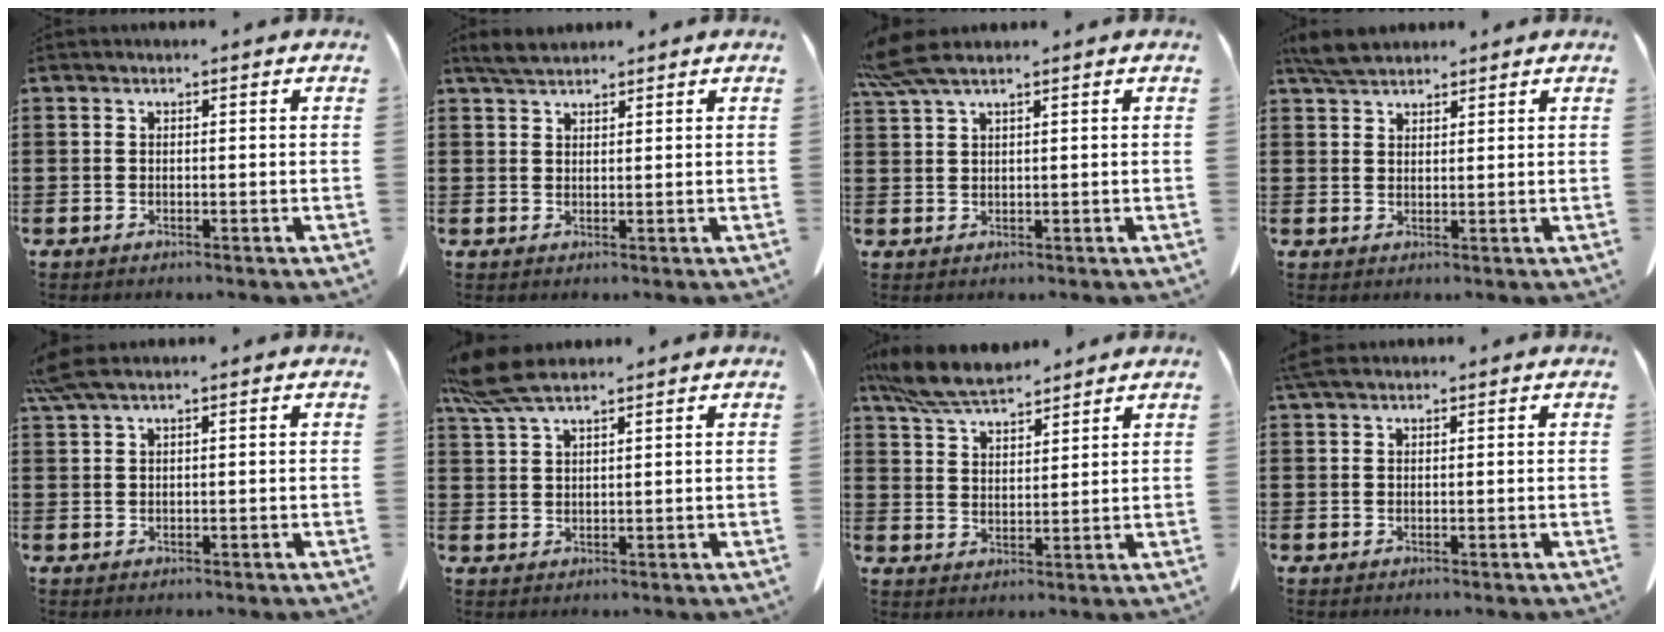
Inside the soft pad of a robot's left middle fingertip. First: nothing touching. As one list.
[{"total": 2.6, "force": [2.2, 0.7, 1.0], "torque": [-0.026, 0.004, 0.043]}, {"total": 4.3, "force": [3.2, 0.5, 2.9], "torque": [-0.072, -0.005, 0.057]}, {"total": 3.7, "force": [3.2, 1.1, 1.3], "torque": [-0.034, -0.001, 0.062]}, {"total": 2.6, "force": [1.8, 0.3, 1.9], "torque": [-0.042, 0.000, 0.034]}, {"total": 6.2, "force": [4.8, 1.1, 3.8], "torque": [-0.094, -0.007, 0.088]}, {"total": 7.7, "force": [6.9, 1.7, 3.0], "torque": [-0.082, -0.017, 0.130]}, {"total": 1.7, "force": [1.3, 0.5, 0.9], "torque": [-0.023, 0.003, 0.025]}]